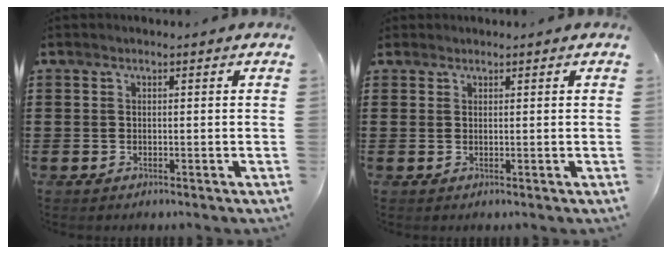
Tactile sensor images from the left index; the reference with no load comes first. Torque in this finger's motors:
{"motor_torque": [1.04, 1.10, 0.14, 0.08]}